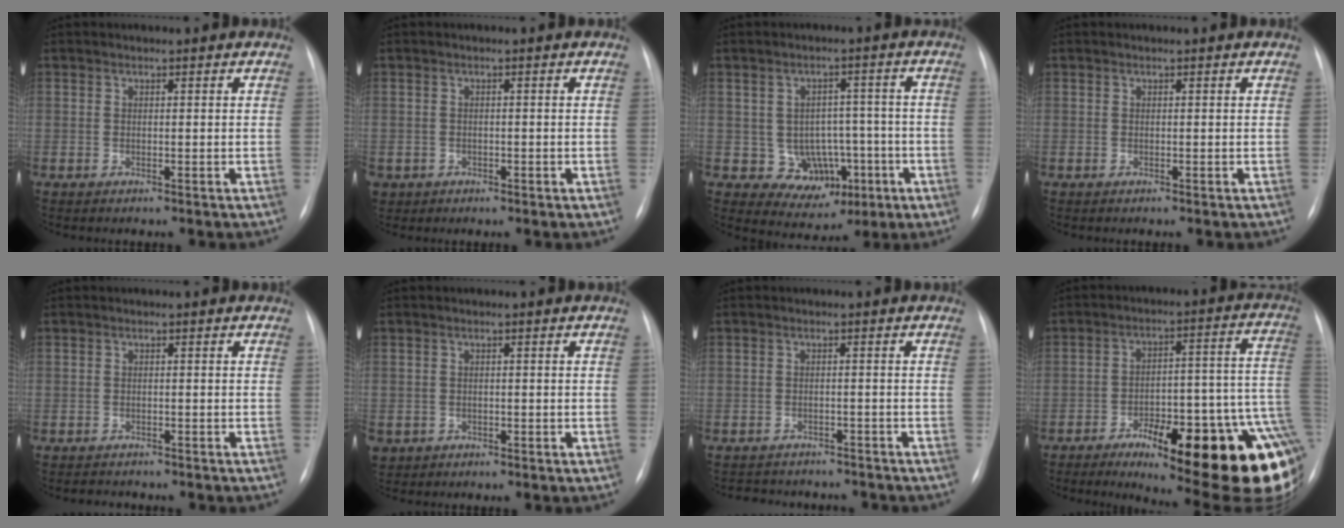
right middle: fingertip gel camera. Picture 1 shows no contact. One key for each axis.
{"total": 2.4, "fx": -1.1, "fy": 2.1, "fz": 0.5, "tx": -0.012, "ty": 0.001, "tz": -0.011}
{"total": 8.1, "fx": -2.0, "fy": 6.7, "fz": 4.0, "tx": -0.049, "ty": 0.023, "tz": -0.009}
{"total": 0.0}
{"total": 1.5, "fx": -1.4, "fy": 0.7, "fz": 0.0, "tx": -0.005, "ty": -0.002, "tz": -0.019}
{"total": 2.7, "fx": -1.1, "fy": 2.4, "fz": 0.7, "tx": -0.018, "ty": 0.001, "tz": -0.009}
{"total": 7.6, "fx": -7.0, "fy": 2.9, "fz": 1.3, "tx": -0.020, "ty": 0.010, "tz": -0.083}
{"total": 28.8, "fx": -13.0, "fy": 6.9, "fz": 24.8, "tx": -0.203, "ty": 0.021, "tz": -0.166}